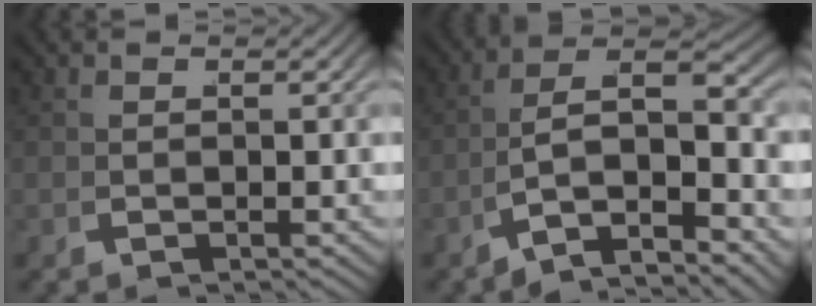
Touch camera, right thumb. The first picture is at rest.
{"total": 10.2, "force": [-1.7, 6.4, 7.8], "torque": [-0.160, -0.039, -0.016]}